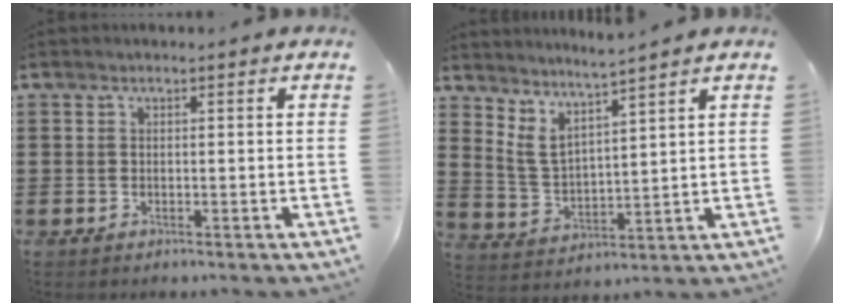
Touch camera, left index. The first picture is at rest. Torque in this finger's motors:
{"motor_torque": [1.25, -0.88, 0.32, 0.03]}